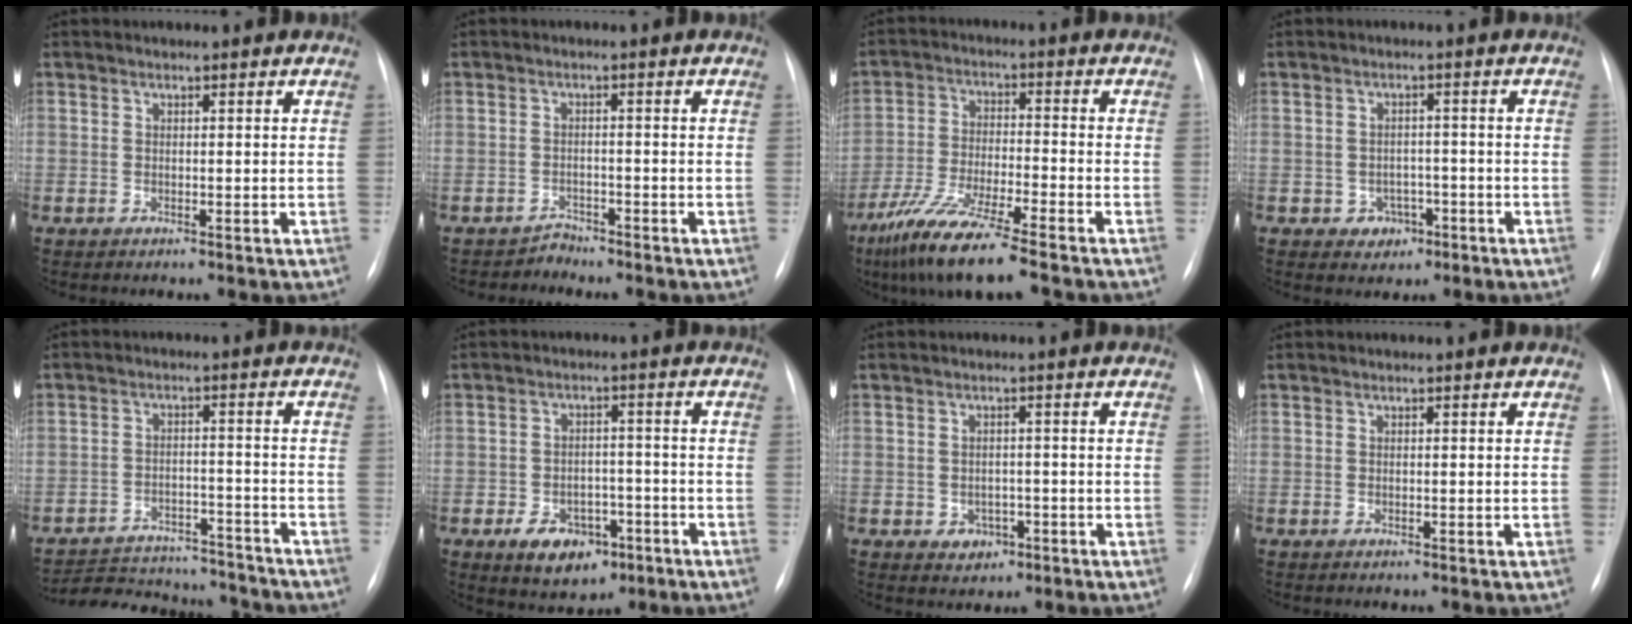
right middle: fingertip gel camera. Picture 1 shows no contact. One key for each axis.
{"total": 1.8, "fx": -1.5, "fy": 0.3, "fz": -0.9, "tx": 0.026, "ty": -0.004, "tz": -0.027}
{"total": 11.5, "fx": -8.3, "fy": 0.6, "fz": 7.9, "tx": -0.157, "ty": -0.038, "tz": -0.152}
{"total": 3.4, "fx": -1.6, "fy": 2.8, "fz": 1.0, "tx": -0.007, "ty": 0.011, "tz": -0.014}
{"total": 16.4, "fx": -15.5, "fy": 3.7, "fz": 3.9, "tx": -0.077, "ty": 0.011, "tz": -0.214}
{"total": 7.6, "fx": -3.9, "fy": 4.9, "fz": 4.3, "tx": -0.068, "ty": 0.008, "tz": -0.052}
{"total": 2.9, "fx": -1.2, "fy": 2.4, "fz": 1.1, "tx": -0.011, "ty": 0.007, "tz": -0.007}
{"total": 0.0}